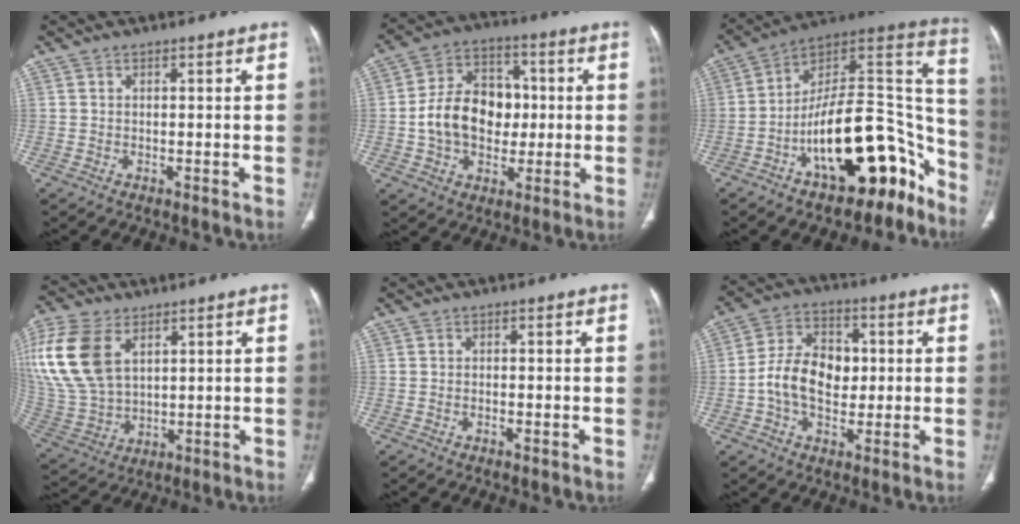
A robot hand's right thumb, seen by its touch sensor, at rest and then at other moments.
{"total": 14.7, "force": [-0.5, 10.9, 9.7], "torque": [-0.134, 0.028, -0.010]}
{"total": 24.3, "force": [-12.8, 11.2, 17.3], "torque": [-0.165, 0.135, -0.196]}
{"total": 19.4, "force": [7.1, 12.3, 13.2], "torque": [-0.303, -0.013, 0.146]}
{"total": 1.0, "force": [-0.5, 0.3, 0.8], "torque": [-0.018, 0.006, -0.006]}
{"total": 11.6, "force": [-0.3, 8.1, 8.3], "torque": [-0.126, 0.019, -0.013]}